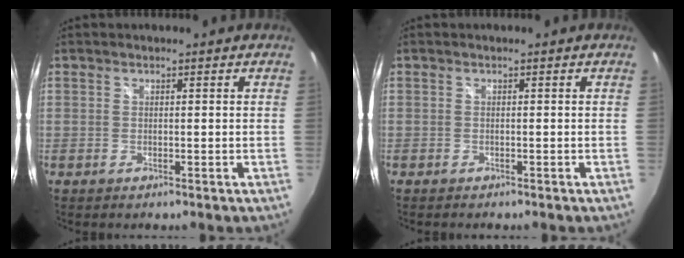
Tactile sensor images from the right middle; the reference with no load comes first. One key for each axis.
{"total": 0.6, "fx": -0.6, "fy": 0.1, "fz": 0.1, "tx": -0.002, "ty": -0.002, "tz": -0.011}